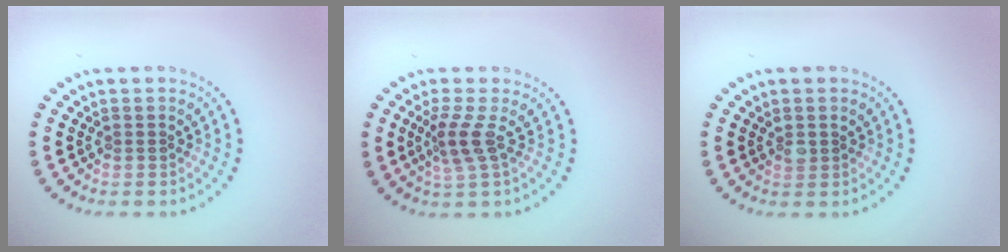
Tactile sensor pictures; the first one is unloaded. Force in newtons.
{"total": 2.4, "press": 1.8, "slide": 1.5}
{"total": 0.9, "press": 0.8, "slide": 0.5}